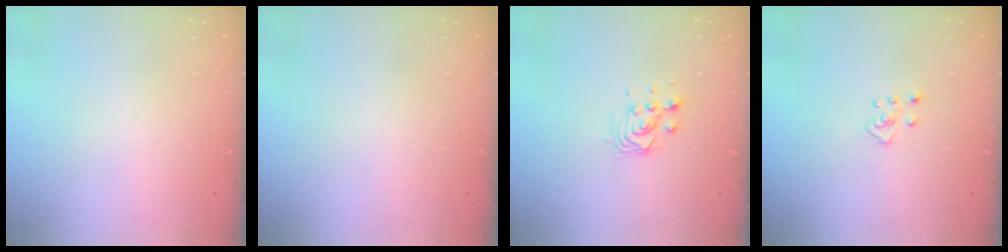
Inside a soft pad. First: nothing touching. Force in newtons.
{"total": 0.0}
{"total": 2.9, "press": 2.8, "slide": 0.8}
{"total": 3.1, "press": 3.1, "slide": 0.4}